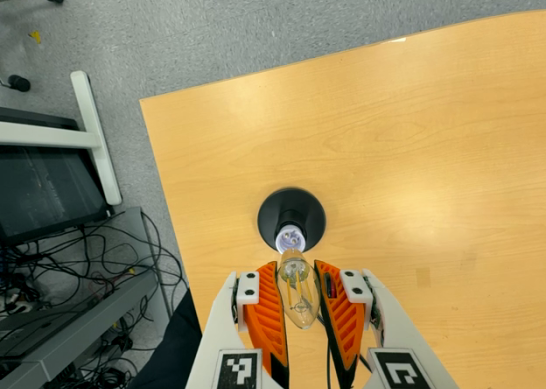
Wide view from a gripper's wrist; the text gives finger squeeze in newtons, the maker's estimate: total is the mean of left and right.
{"total": 19.2, "left": 21.6, "right": 16.7}